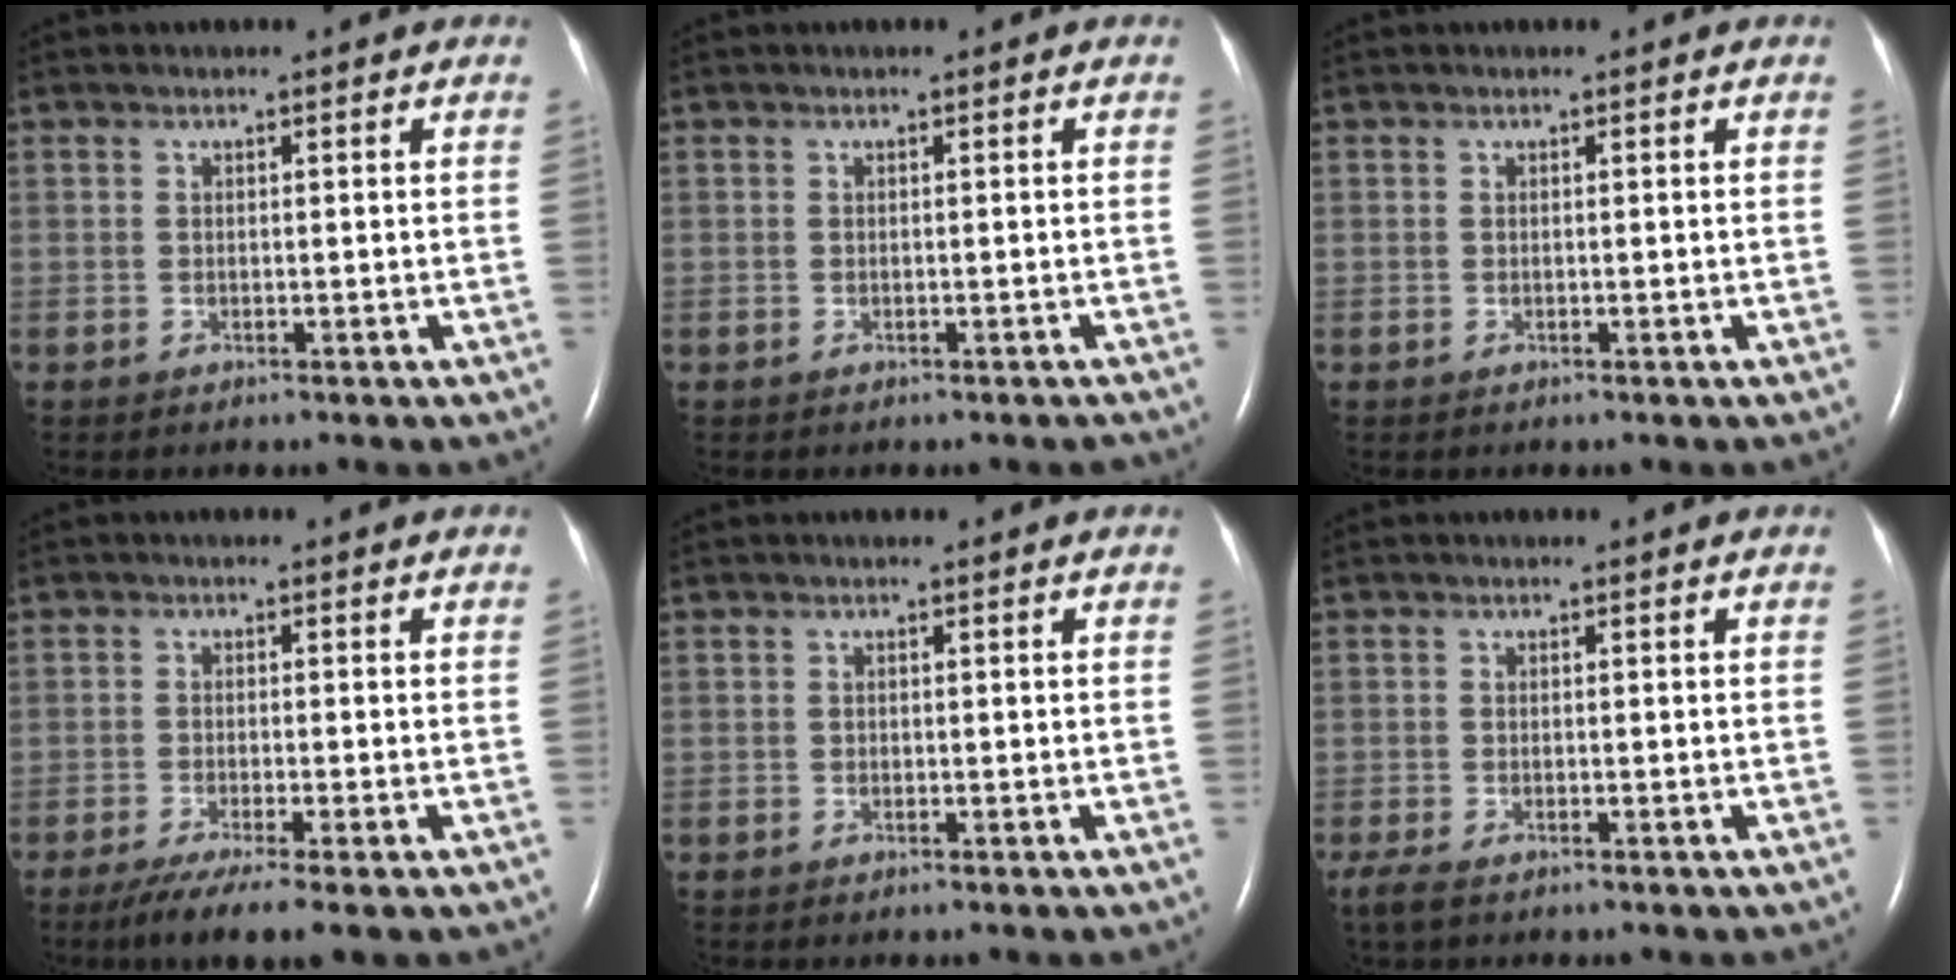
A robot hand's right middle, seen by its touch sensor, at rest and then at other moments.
{"total": 1.4, "force": [-1.3, 0.5, 0.3], "torque": [-0.007, -0.003, -0.013]}
{"total": 0.0}
{"total": 6.7, "force": [-4.4, 0.3, 5.1], "torque": [-0.086, -0.019, -0.073]}
{"total": 0.0}
{"total": 3.1, "force": [-2.2, 0.9, 2.0], "torque": [-0.048, -0.013, -0.036]}